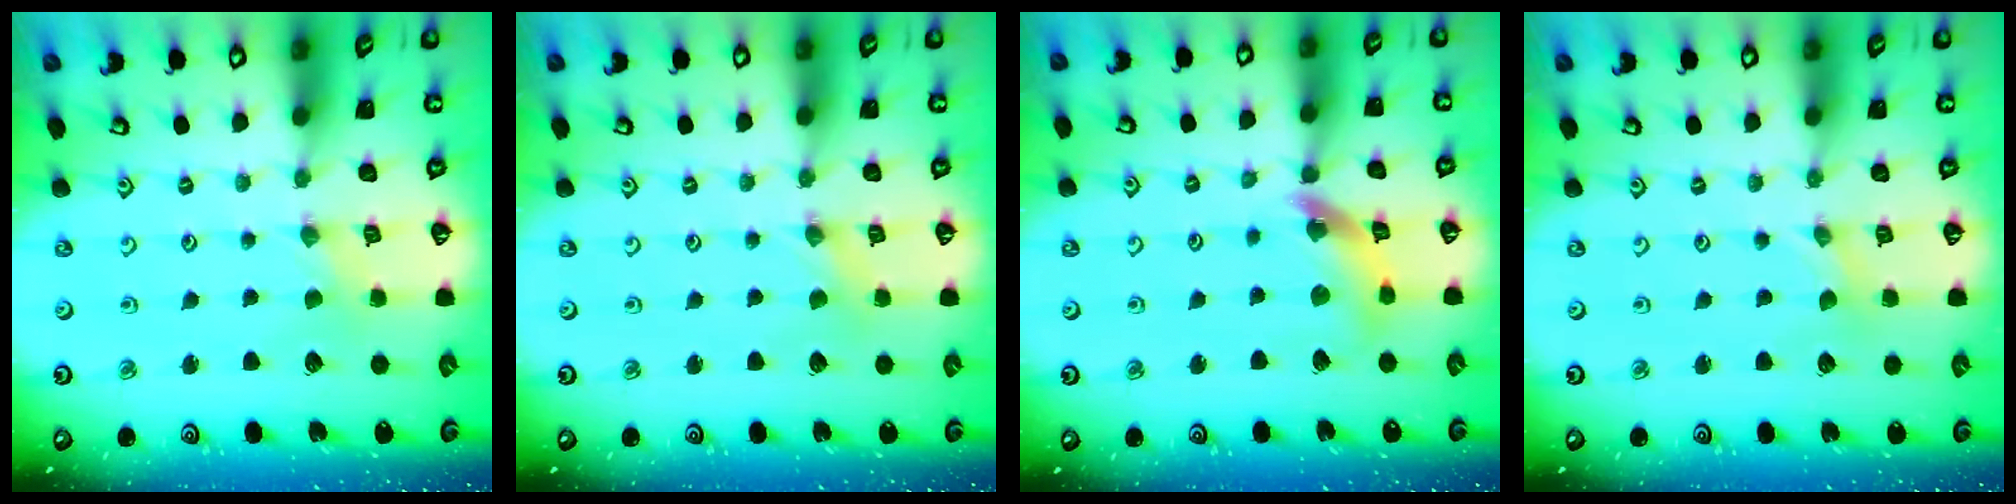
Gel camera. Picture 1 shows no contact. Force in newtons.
{"total": 1.3, "press": 1.2, "slide": 0.3}
{"total": 11.5, "press": 11.4, "slide": 1.1}
{"total": 0.0}